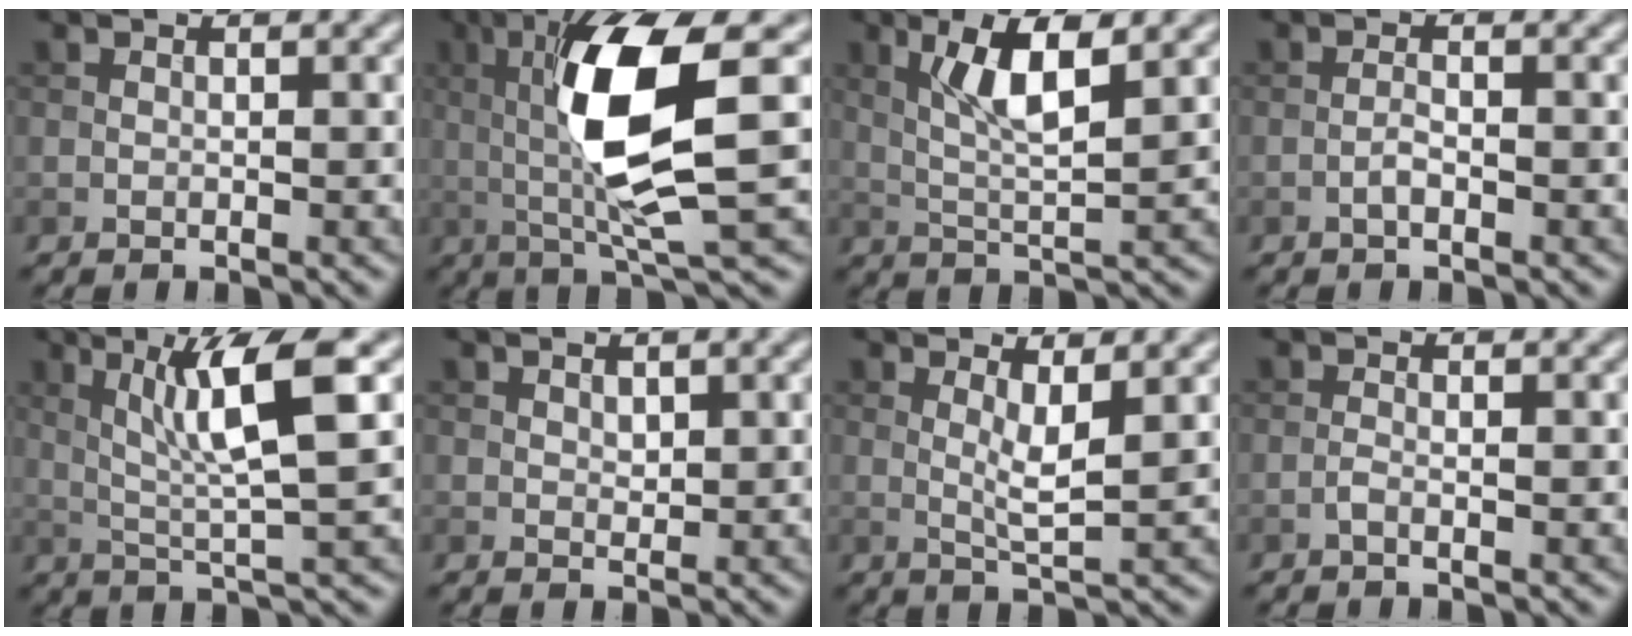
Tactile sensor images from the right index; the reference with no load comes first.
{"total": 10.0, "force": [1.4, 2.1, 9.7], "torque": [-0.175, -0.006, 0.035]}
{"total": 5.4, "force": [1.8, 1.3, 5.0], "torque": [-0.102, 0.000, 0.035]}
{"total": 1.1, "force": [-0.6, 0.3, 0.9], "torque": [-0.018, 0.003, -0.014]}
{"total": 7.1, "force": [2.1, 0.9, 6.7], "torque": [-0.123, 0.004, 0.040]}
{"total": 0.9, "force": [0.5, 0.5, 0.5], "torque": [-0.010, -0.004, 0.012]}
{"total": 2.8, "force": [0.8, 0.4, 2.6], "torque": [-0.047, -0.008, 0.017]}
{"total": 0.8, "force": [-0.5, 0.1, 0.6], "torque": [-0.013, 0.001, -0.012]}